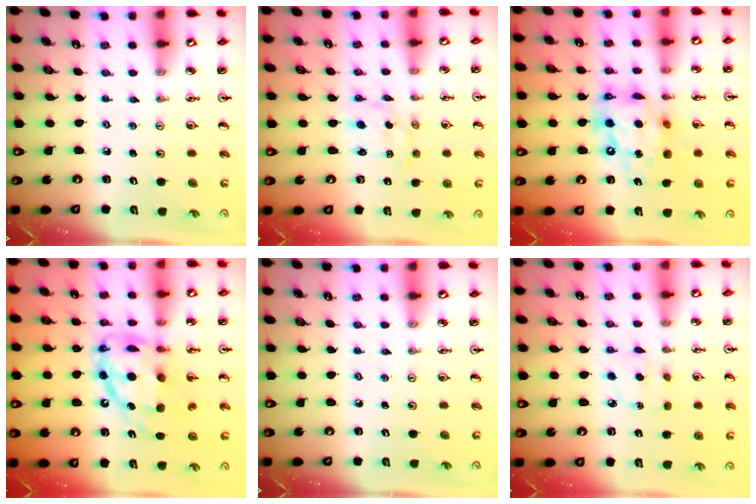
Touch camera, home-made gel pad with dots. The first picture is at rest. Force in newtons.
{"total": 1.3, "press": 1.1, "slide": 0.8}
{"total": 14.0, "press": 13.9, "slide": 1.6}
{"total": 14.9, "press": 14.8, "slide": 1.3}
{"total": 0.0}
{"total": 5.5, "press": 5.4, "slide": 0.6}